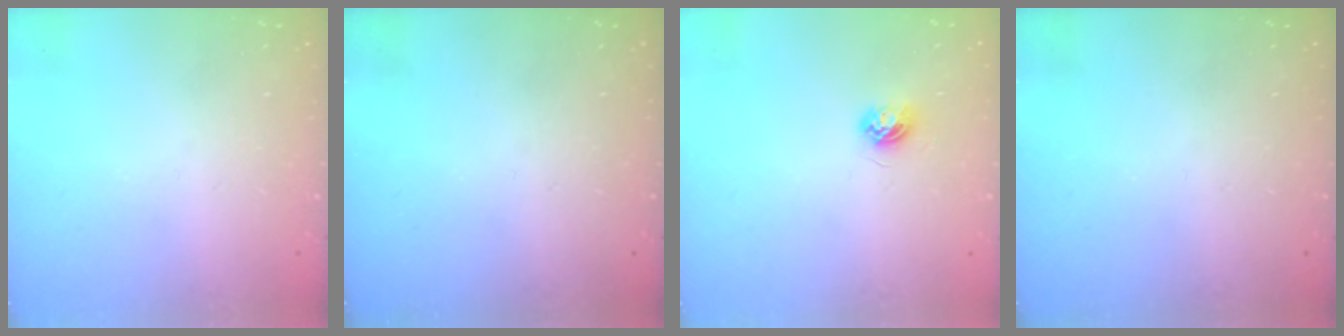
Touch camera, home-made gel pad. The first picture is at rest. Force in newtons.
{"total": 0.0}
{"total": 4.2, "press": 4.2, "slide": 0.4}
{"total": 0.0}